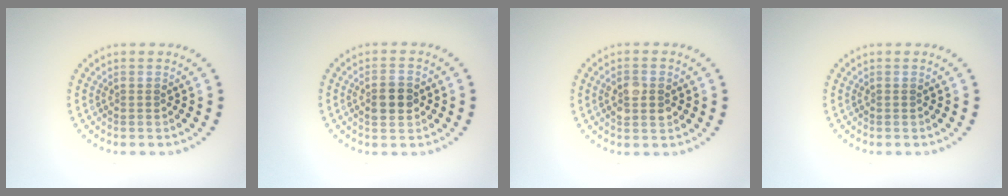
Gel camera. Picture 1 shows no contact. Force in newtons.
{"total": 2.9, "press": 2.9, "slide": 0.1}
{"total": 2.7, "press": 2.7, "slide": 0.1}
{"total": 0.0}